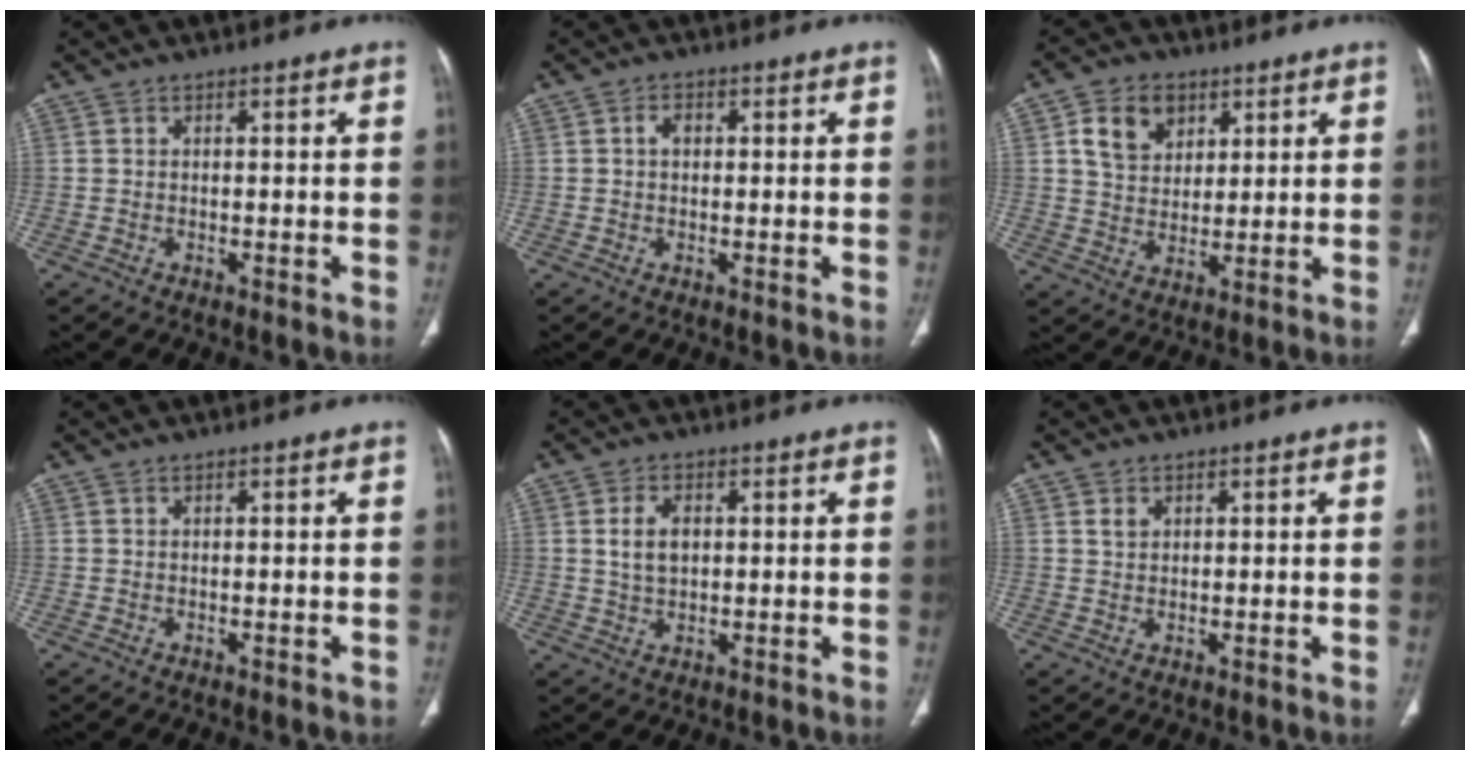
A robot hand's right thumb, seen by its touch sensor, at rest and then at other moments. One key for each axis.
{"total": 1.7, "fx": 0.2, "fy": 1.2, "fz": 1.3, "tx": -0.021, "ty": 0.006, "tz": 0.001}
{"total": 9.0, "fx": 3.9, "fy": 6.7, "fz": 4.6, "tx": -0.055, "ty": -0.012, "tz": 0.073}
{"total": 0.0}
{"total": 4.6, "fx": 0.9, "fy": 2.8, "fz": 3.5, "tx": -0.065, "ty": -0.001, "tz": 0.019}
{"total": 1.8, "fx": 0.9, "fy": 1.3, "fz": 0.8, "tx": -0.010, "ty": -0.004, "tz": 0.019}